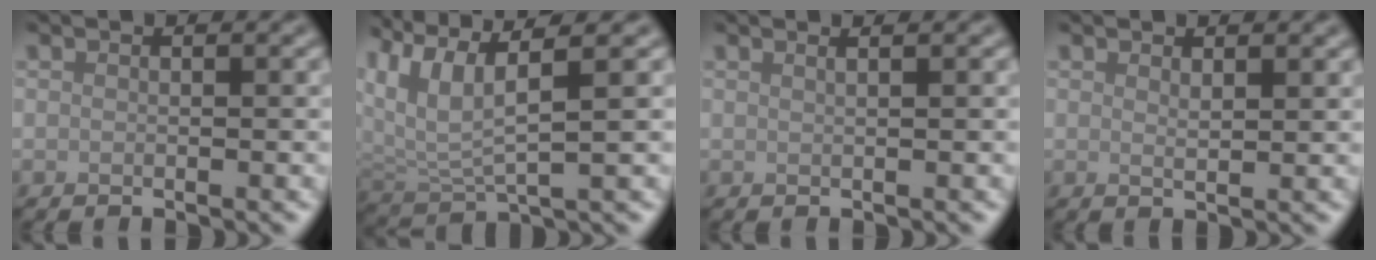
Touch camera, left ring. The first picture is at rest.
{"total": 6.3, "force": [3.3, 1.7, 5.1], "torque": [-0.110, 0.009, 0.068]}
{"total": 1.7, "force": [1.0, 0.8, 1.1], "torque": [0.004, -0.001, -0.006]}
{"total": 1.2, "force": [0.9, 0.2, 0.7], "torque": [-0.012, -0.003, 0.015]}